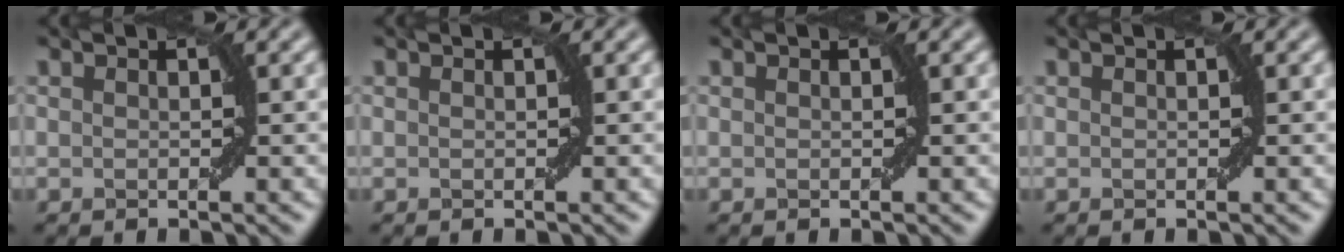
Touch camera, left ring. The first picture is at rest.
{"total": 0.0}
{"total": 0.0}
{"total": 0.0}